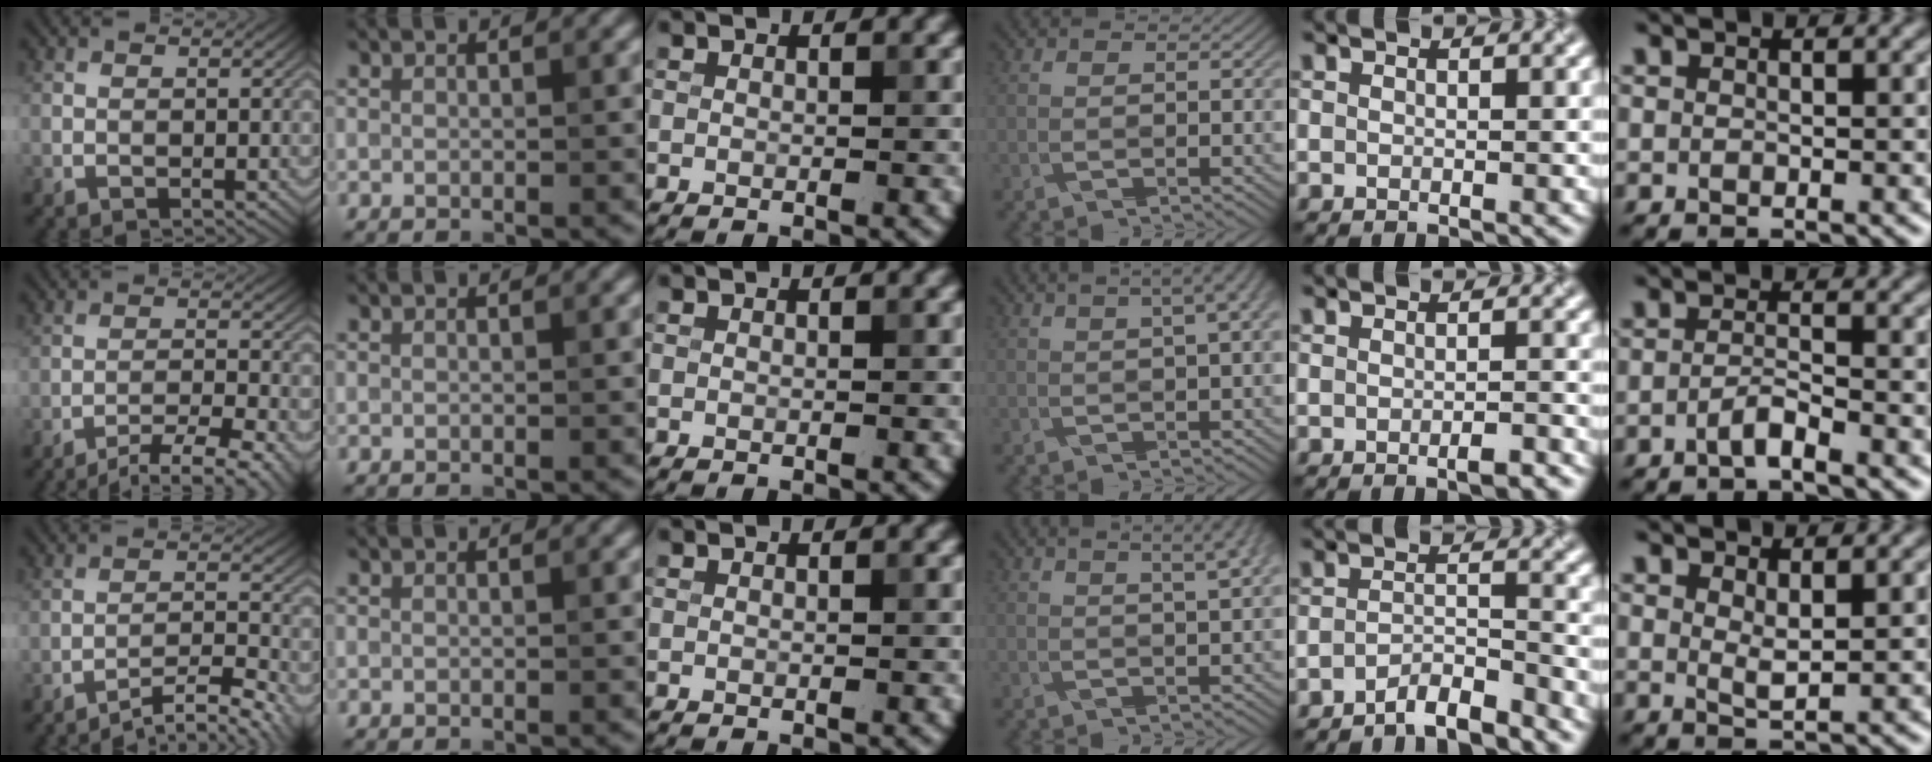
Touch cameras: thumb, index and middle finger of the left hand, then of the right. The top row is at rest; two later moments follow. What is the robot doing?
{"motion": "pour", "object": "sugar"}